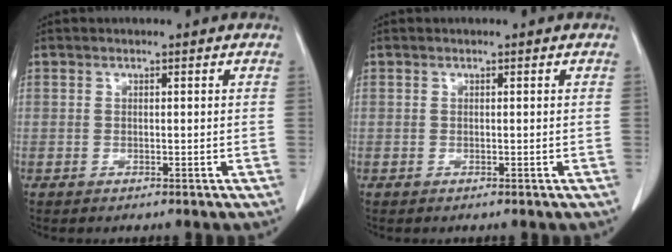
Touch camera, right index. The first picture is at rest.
{"total": 0.0}